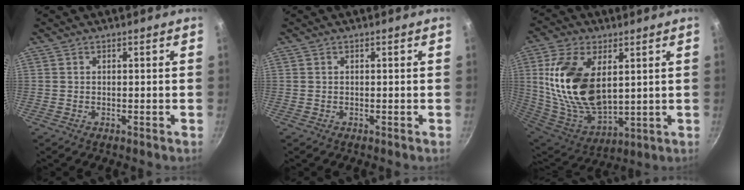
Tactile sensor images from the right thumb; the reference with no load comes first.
{"total": 0.0}
{"total": 20.2, "force": [4.5, 11.5, 16.0], "torque": [-0.296, -0.029, 0.100]}